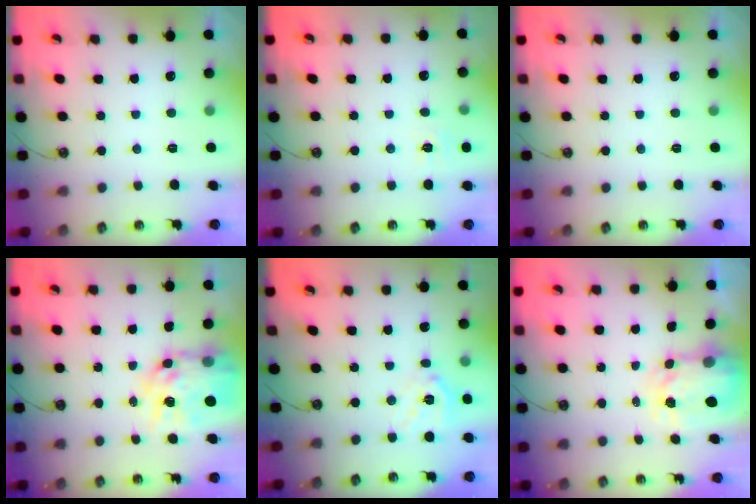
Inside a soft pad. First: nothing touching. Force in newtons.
{"total": 5.0, "press": 4.9, "slide": 0.6}
{"total": 0.0}
{"total": 15.4, "press": 15.4, "slide": 1.2}
{"total": 13.3, "press": 13.1, "slide": 2.0}
{"total": 4.4, "press": 4.3, "slide": 0.9}